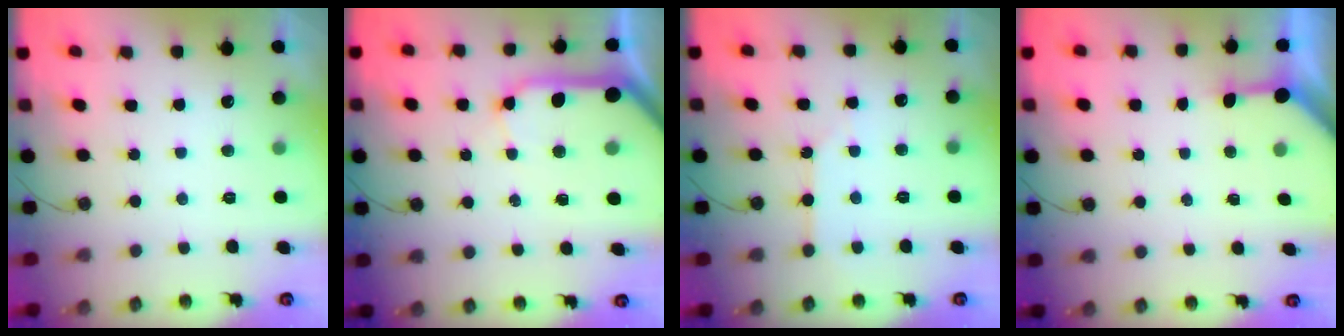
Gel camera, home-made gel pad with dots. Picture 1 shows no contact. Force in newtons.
{"total": 14.9, "press": 14.7, "slide": 1.9}
{"total": 2.1, "press": 2.1, "slide": 0.3}
{"total": 3.6, "press": 3.6, "slide": 0.4}